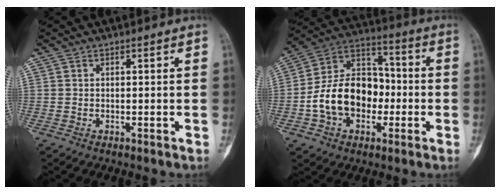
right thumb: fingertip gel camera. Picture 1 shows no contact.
{"total": 16.9, "force": [-3.3, 12.2, 11.2], "torque": [-0.161, 0.044, -0.062]}